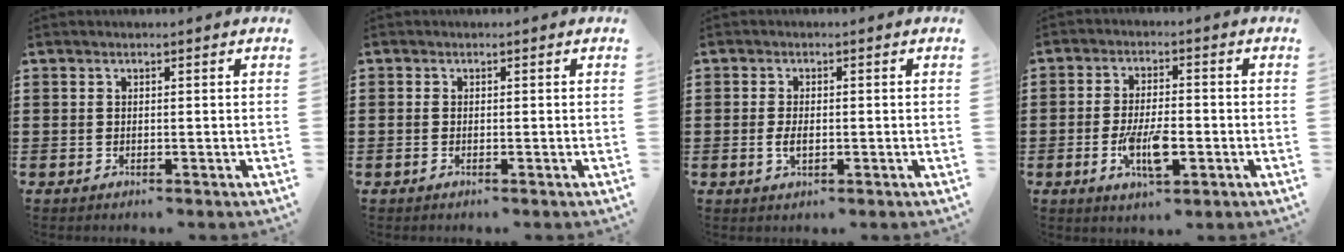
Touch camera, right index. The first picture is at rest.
{"total": 0.5, "force": [-0.3, 0.1, 0.4], "torque": [-0.009, -0.005, -0.004]}
{"total": 3.2, "force": [-0.5, 1.5, 2.8], "torque": [-0.059, -0.001, -0.010]}
{"total": 7.7, "force": [-2.3, 2.8, 6.8], "torque": [-0.144, -0.007, -0.044]}